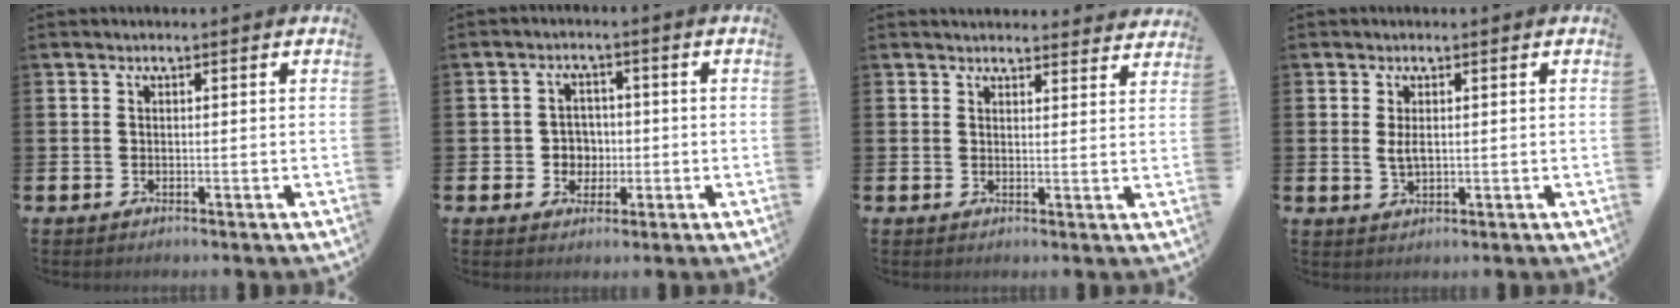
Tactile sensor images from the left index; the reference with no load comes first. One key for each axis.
{"total": 3.4, "fx": -0.2, "fy": 3.3, "fz": 0.9, "tx": -0.010, "ty": -0.002, "tz": -0.014}
{"total": 3.0, "fx": 3.0, "fy": 0.5, "fz": 0.0, "tx": 0.005, "ty": -0.021, "tz": 0.053}
{"total": 1.9, "fx": 0.5, "fy": 0.8, "fz": 1.6, "tx": -0.029, "ty": 0.002, "tz": 0.006}